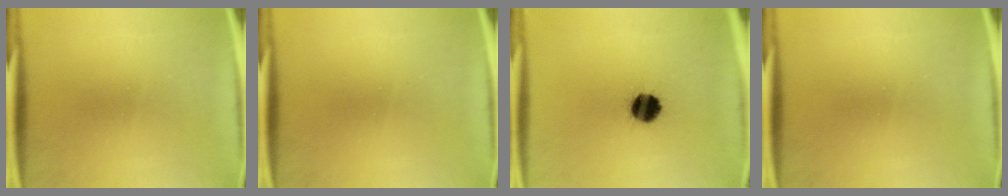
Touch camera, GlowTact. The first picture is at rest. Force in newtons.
{"total": 0.0}
{"total": 8.2}
{"total": 0.0}